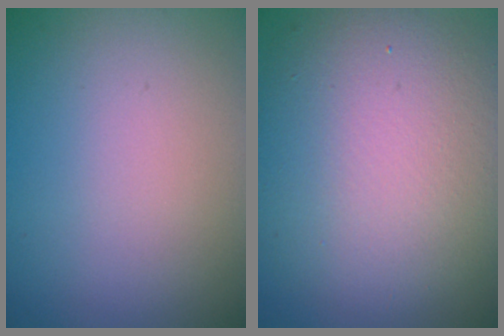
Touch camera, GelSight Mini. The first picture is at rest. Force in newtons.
{"total": 11.5, "press": 11.5, "slide": 1.0}